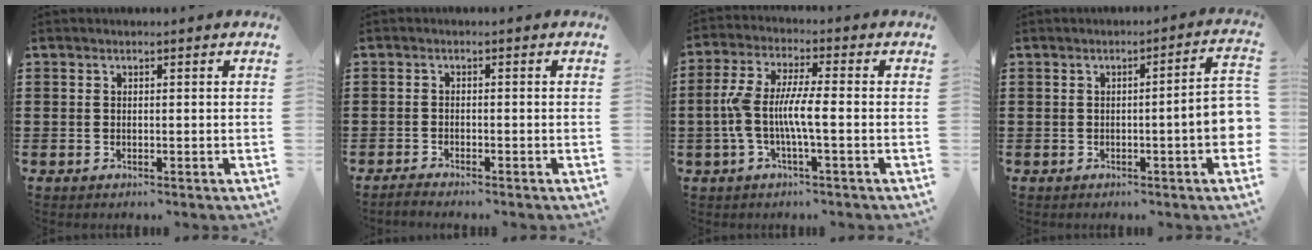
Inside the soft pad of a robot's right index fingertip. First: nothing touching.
{"total": 1.2, "force": [-1.2, -0.1, 0.0], "torque": [-0.002, 0.002, -0.024]}
{"total": 6.9, "force": [-1.6, 1.4, 6.6], "torque": [-0.151, -0.013, -0.039]}
{"total": 6.1, "force": [-1.1, 0.6, 6.0], "torque": [-0.080, -0.011, -0.019]}